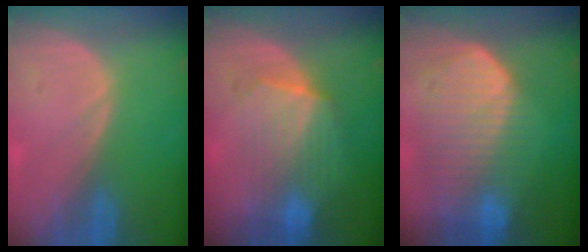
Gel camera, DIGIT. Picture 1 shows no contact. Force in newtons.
{"total": 7.0, "press": 6.8, "slide": 1.2}
{"total": 10.5, "press": 9.1, "slide": 5.1}